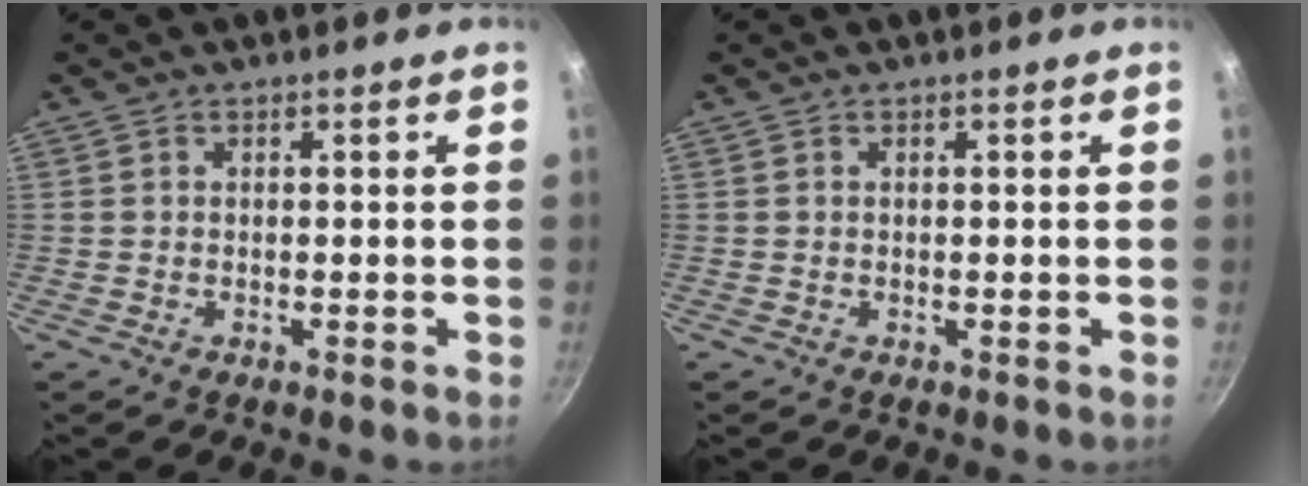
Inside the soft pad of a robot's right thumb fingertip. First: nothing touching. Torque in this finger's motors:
{"motor_torque": [0.30, 0.49, 0.13, 0.57, 0.03]}